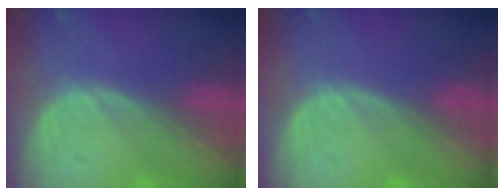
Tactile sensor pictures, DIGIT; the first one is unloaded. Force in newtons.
{"total": 0.0}